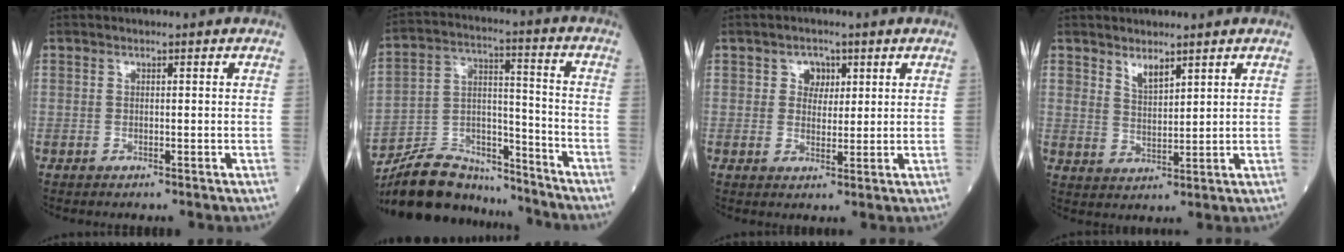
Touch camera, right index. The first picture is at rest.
{"total": 15.2, "force": [-14.2, 4.5, 2.8], "torque": [-0.051, 0.037, -0.242]}
{"total": 3.1, "force": [1.3, 2.4, 1.5], "torque": [-0.017, 0.004, 0.019]}
{"total": 3.4, "force": [2.7, 1.2, 1.8], "torque": [-0.034, -0.009, 0.055]}